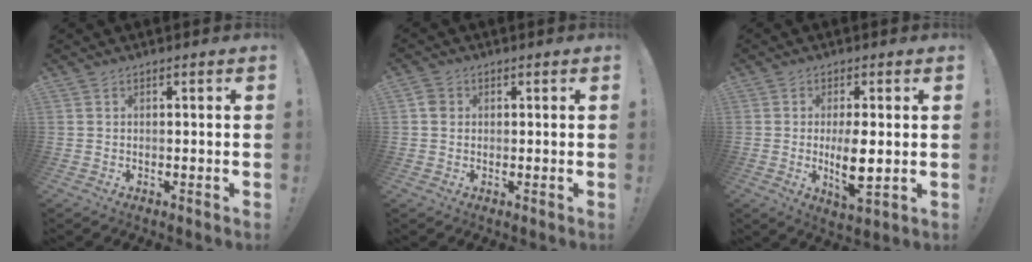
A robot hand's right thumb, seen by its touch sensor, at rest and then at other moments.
{"total": 2.9, "force": [0.4, 2.5, 1.3], "torque": [-0.011, 0.002, 0.007]}
{"total": 8.2, "force": [-0.3, 2.4, 7.9], "torque": [-0.132, -0.020, -0.007]}